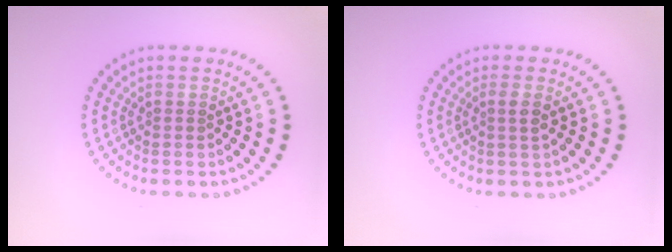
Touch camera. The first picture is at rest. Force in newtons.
{"total": 1.2, "press": 1.0, "slide": 0.8}